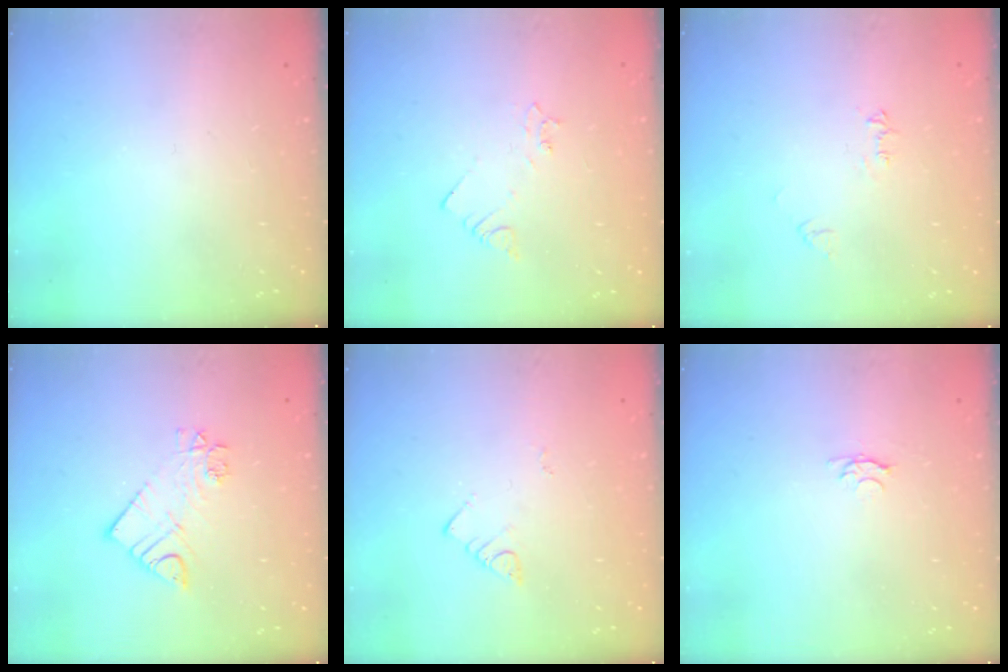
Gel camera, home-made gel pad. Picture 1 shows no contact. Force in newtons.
{"total": 2.1, "press": 2.1, "slide": 0.3}
{"total": 5.3, "press": 5.3, "slide": 0.6}
{"total": 9.3, "press": 9.3, "slide": 0.7}
{"total": 2.7, "press": 2.7, "slide": 0.6}
{"total": 3.3, "press": 3.2, "slide": 0.5}